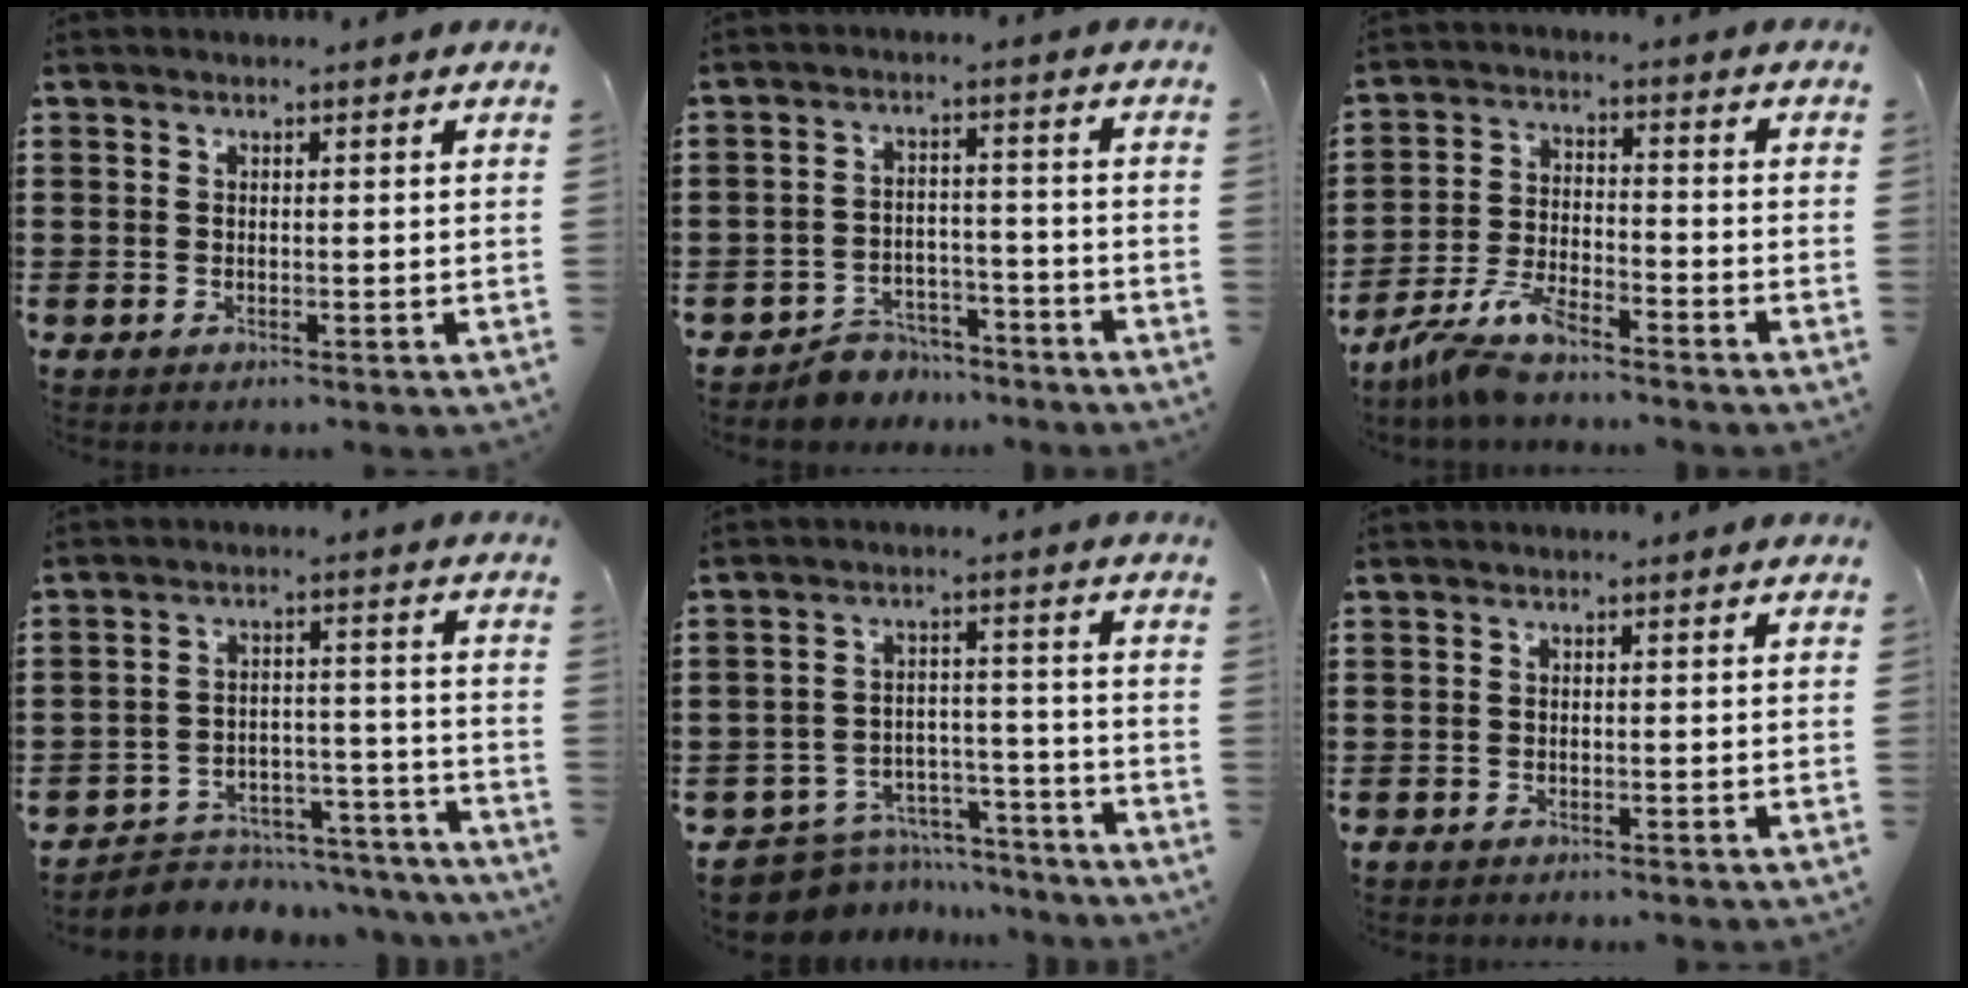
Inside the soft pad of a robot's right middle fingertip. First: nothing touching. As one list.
[{"total": 5.3, "force": [-5.1, 1.4, 0.1], "torque": [-0.003, 0.016, -0.103]}, {"total": 6.8, "force": [-5.9, 1.4, 3.2], "torque": [-0.085, -0.006, -0.118]}, {"total": 4.7, "force": [-4.4, 1.6, 0.4], "torque": [-0.011, 0.013, -0.092]}, {"total": 7.3, "force": [-6.9, 2.3, 0.8], "torque": [-0.022, 0.019, -0.138]}, {"total": 1.0, "force": [-0.9, 0.3, 0.0], "torque": [-0.002, 0.002, -0.021]}]